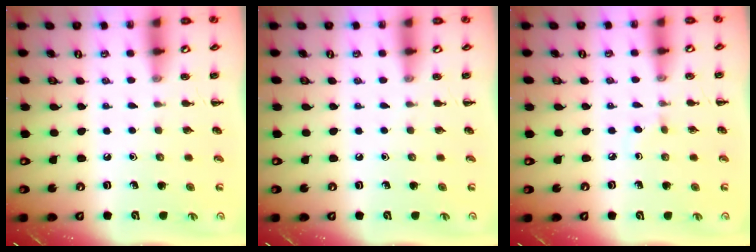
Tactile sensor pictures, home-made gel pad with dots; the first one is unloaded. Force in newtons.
{"total": 0.0}
{"total": 2.0, "press": 1.8, "slide": 0.9}